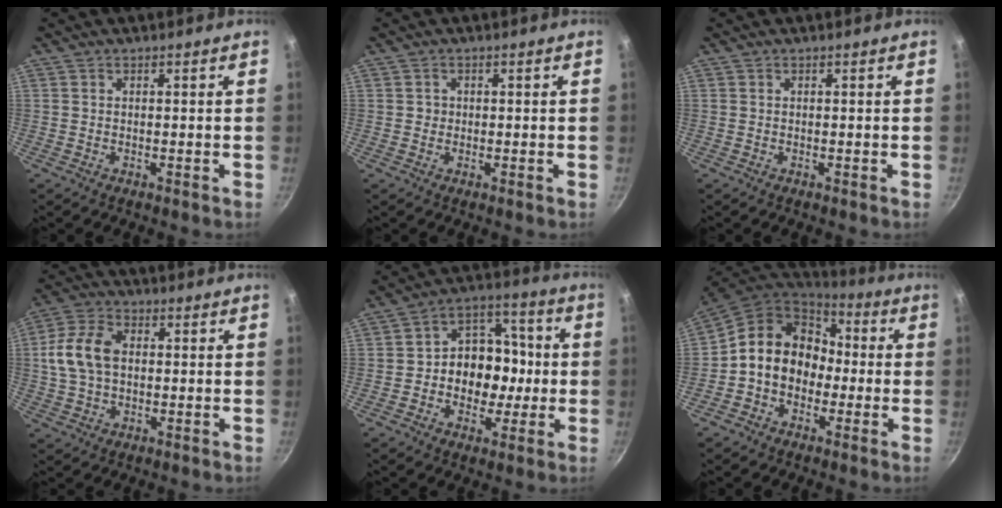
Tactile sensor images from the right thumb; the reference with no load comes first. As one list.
[{"total": 1.1, "force": [0.0, 1.1, 0.2], "torque": [0.005, 0.000, -0.002]}, {"total": 0.0}, {"total": 10.5, "force": [0.9, 7.1, 7.7], "torque": [-0.144, 0.020, 0.010]}, {"total": 13.1, "force": [-1.3, 10.4, 7.9], "torque": [-0.059, 0.032, -0.035]}, {"total": 14.6, "force": [-0.8, 12.2, 8.0], "torque": [-0.102, 0.049, -0.029]}]